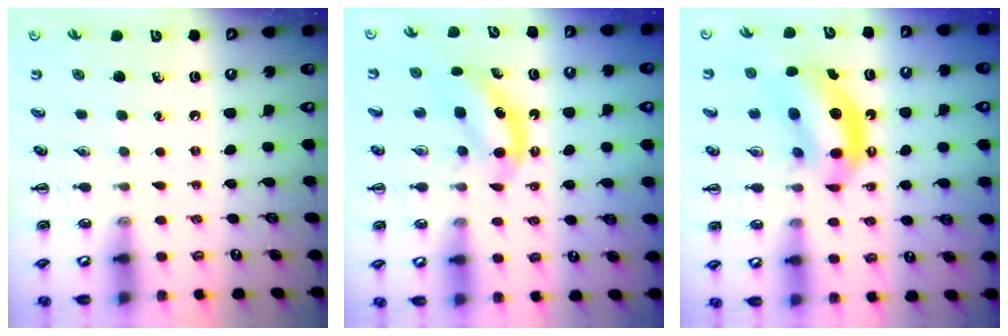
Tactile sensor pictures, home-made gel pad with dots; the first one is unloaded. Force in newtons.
{"total": 5.8, "press": 5.7, "slide": 0.7}
{"total": 10.9, "press": 10.5, "slide": 2.9}